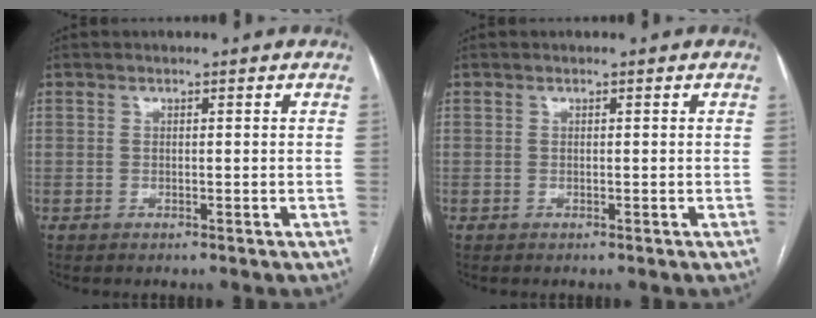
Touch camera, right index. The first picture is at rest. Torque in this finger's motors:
{"motor_torque": [0.00, 0.00, 0.00, 0.00]}